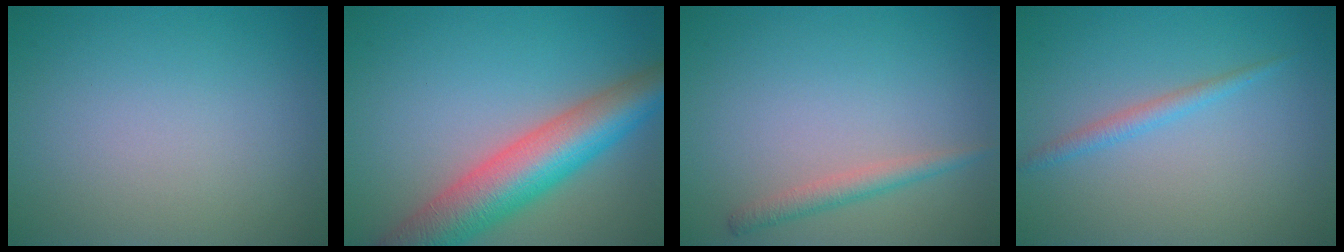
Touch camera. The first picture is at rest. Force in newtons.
{"total": 8.8, "press": 8.8, "slide": 0.2}
{"total": 1.8, "press": 1.8, "slide": 0.1}
{"total": 1.4, "press": 1.4, "slide": 0.1}